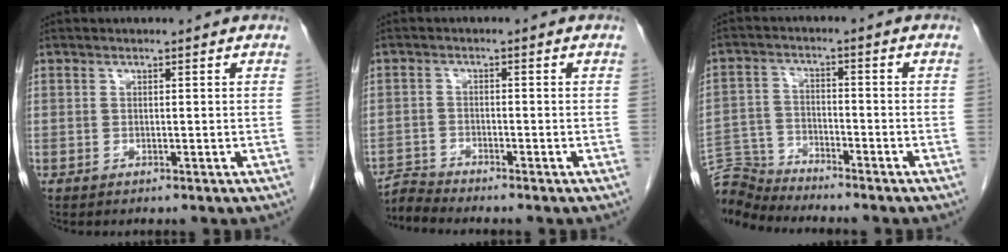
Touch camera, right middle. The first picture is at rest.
{"total": 3.1, "force": [-2.8, -1.0, -0.8], "torque": [0.013, -0.017, -0.055]}
{"total": 8.6, "force": [-8.6, 0.0, 0.1], "torque": [-0.012, 0.007, -0.168]}